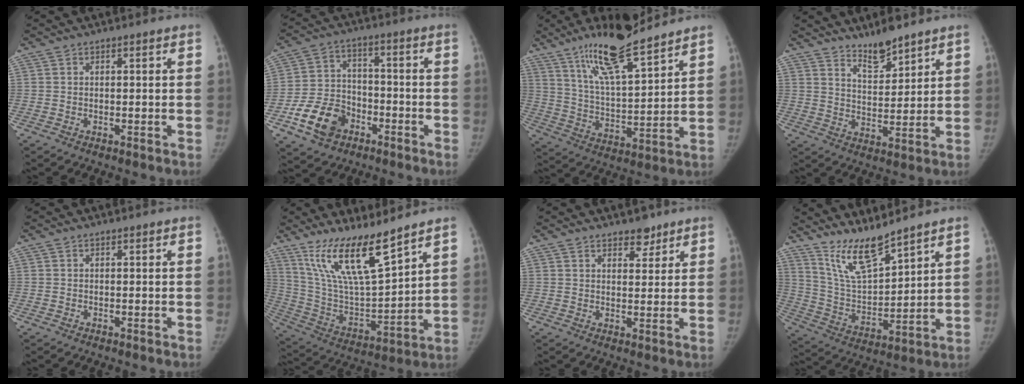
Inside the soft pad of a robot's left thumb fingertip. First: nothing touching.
{"total": 11.5, "force": [-5.7, 8.4, 5.4], "torque": [-0.077, 0.031, -0.099]}
{"total": 16.5, "force": [12.4, 3.1, 10.5], "torque": [-0.169, -0.068, 0.226]}
{"total": 6.8, "force": [5.8, 1.7, 3.0], "torque": [-0.038, -0.052, 0.108]}
{"total": 0.0}
{"total": 16.7, "force": [12.1, 3.1, 11.1], "torque": [-0.188, -0.071, 0.242]}
{"total": 3.7, "force": [2.8, 1.8, 1.5], "torque": [-0.001, -0.019, 0.043]}
{"total": 11.0, "force": [9.4, 1.7, 5.4], "torque": [-0.091, -0.071, 0.193]}